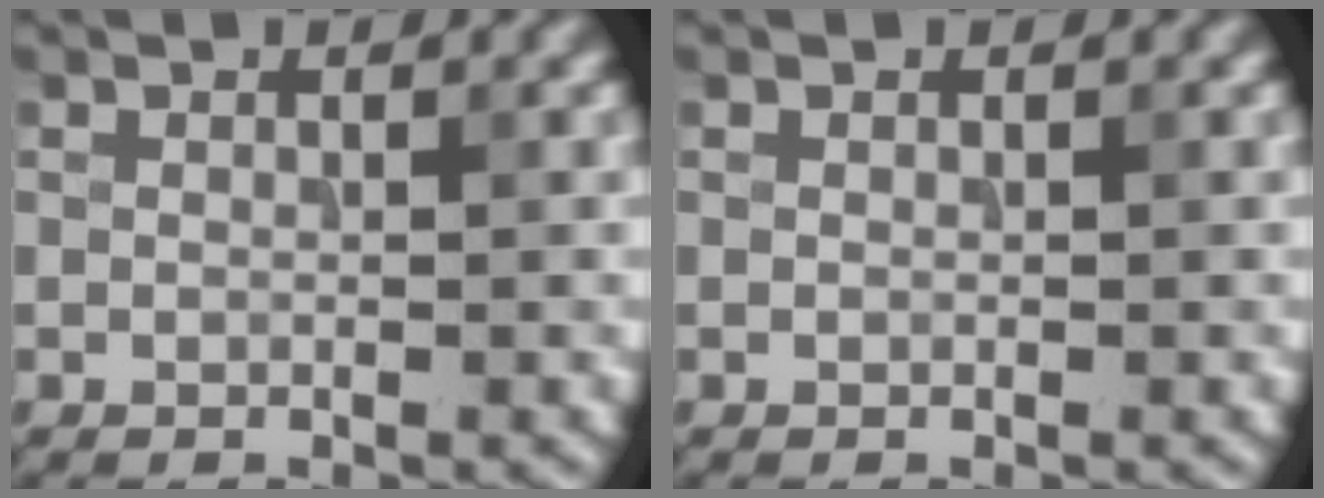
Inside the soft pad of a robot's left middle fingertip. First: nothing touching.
{"total": 0.0}